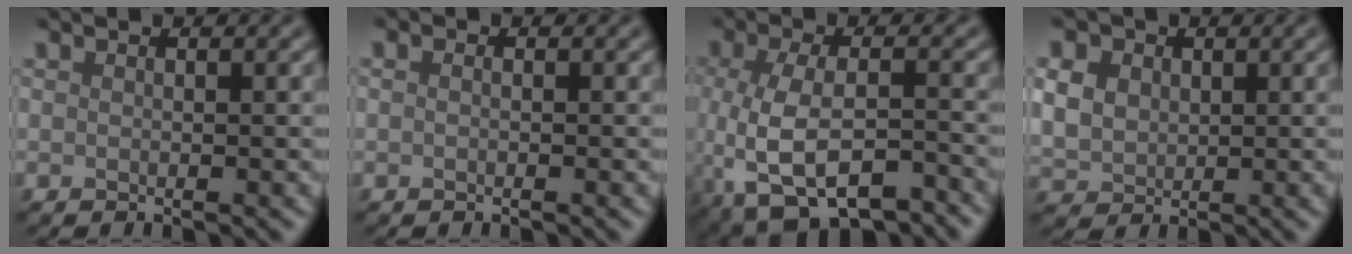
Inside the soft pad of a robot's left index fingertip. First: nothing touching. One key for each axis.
{"total": 0.6, "fx": -0.1, "fy": 0.3, "fz": 0.5, "tx": -0.013, "ty": -0.003, "tz": -0.004}
{"total": 9.1, "fx": -4.7, "fy": 4.1, "fz": 6.6, "tx": -0.142, "ty": -0.024, "tz": -0.083}
{"total": 6.0, "fx": 2.1, "fy": 4.8, "fz": 2.9, "tx": -0.081, "ty": 0.020, "tz": 0.031}